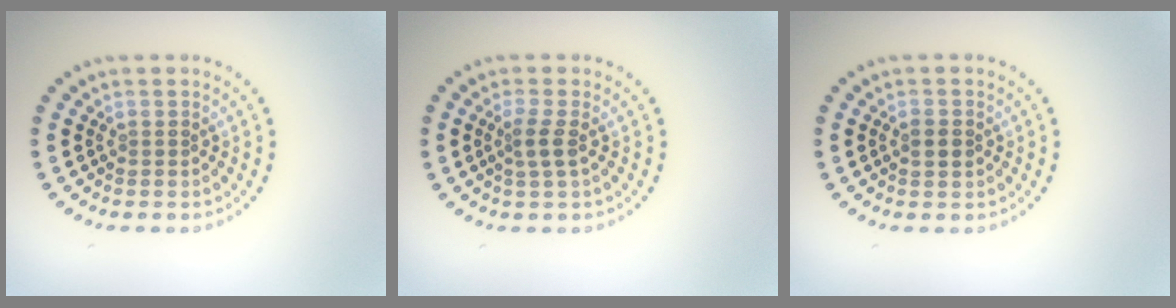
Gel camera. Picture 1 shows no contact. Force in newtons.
{"total": 1.7, "press": 1.3, "slide": 1.0}
{"total": 1.7, "press": 1.7, "slide": 0.1}